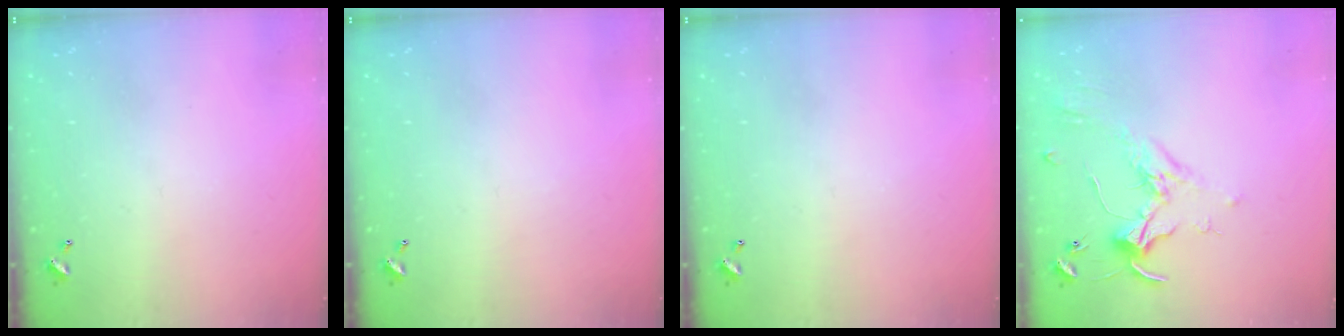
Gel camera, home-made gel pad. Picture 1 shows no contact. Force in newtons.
{"total": 0.0}
{"total": 0.0}
{"total": 1.7, "press": 1.6, "slide": 0.5}